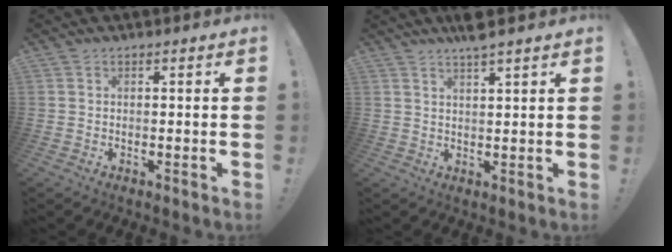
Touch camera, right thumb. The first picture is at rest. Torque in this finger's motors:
{"motor_torque": [0.12, 1.27, 0.81, 0.27, -0.01]}